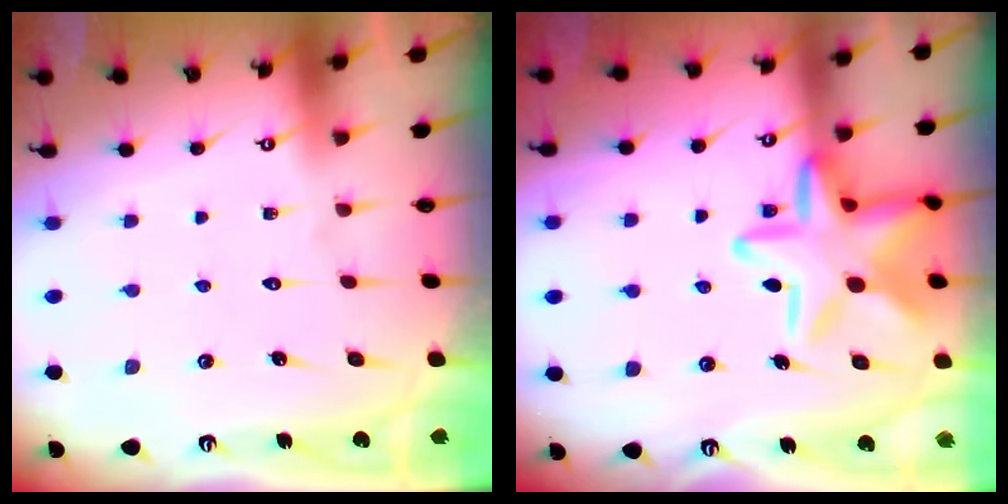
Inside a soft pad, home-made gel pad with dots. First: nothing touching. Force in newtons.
{"total": 17.8, "press": 17.7, "slide": 0.9}